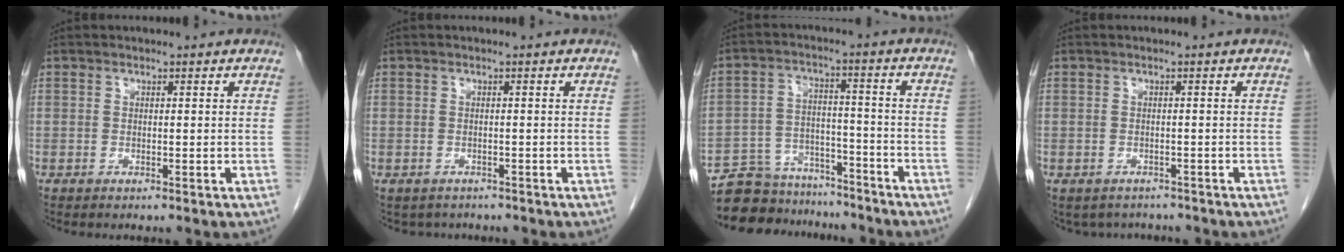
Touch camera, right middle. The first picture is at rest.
{"total": 2.7, "force": [-2.2, 1.6, 0.2], "torque": [-0.006, 0.003, -0.029]}
{"total": 12.0, "force": [-11.0, 4.7, 1.2], "torque": [-0.017, 0.034, -0.171]}
{"total": 4.9, "force": [-4.1, 2.5, 0.6], "torque": [0.001, 0.004, -0.051]}